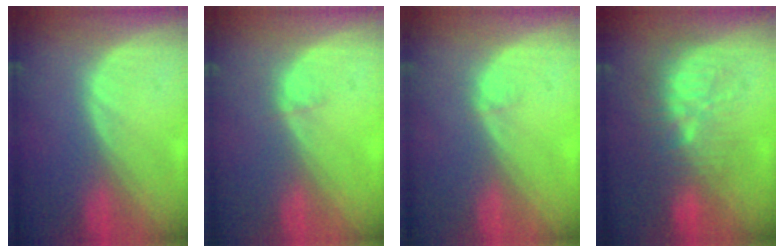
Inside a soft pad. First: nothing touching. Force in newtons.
{"total": 0.8, "press": 0.7, "slide": 0.4}
{"total": 0.5, "press": 0.5, "slide": 0.2}
{"total": 9.8, "press": 8.9, "slide": 4.0}